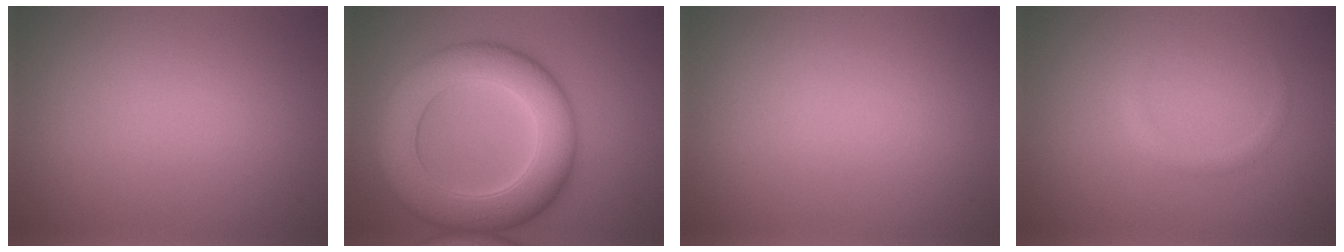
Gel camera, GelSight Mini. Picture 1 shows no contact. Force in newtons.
{"total": 9.6, "press": 9.6, "slide": 0.3}
{"total": 0.0}
{"total": 0.9, "press": 0.9, "slide": 0.1}